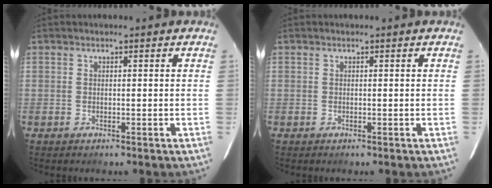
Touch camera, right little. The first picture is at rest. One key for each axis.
{"total": 0.0}